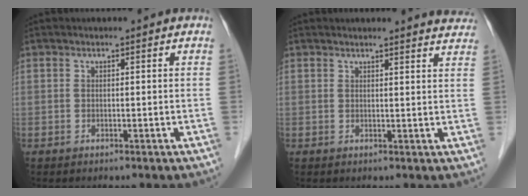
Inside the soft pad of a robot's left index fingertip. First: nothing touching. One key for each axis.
{"total": 7.8, "fx": 7.7, "fy": 0.7, "fz": 1.0, "tx": 0.005, "ty": -0.012, "tz": 0.060}